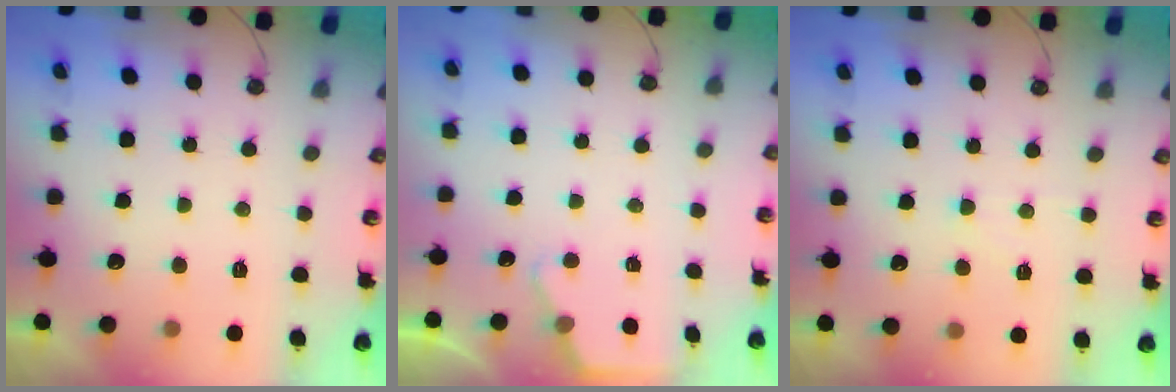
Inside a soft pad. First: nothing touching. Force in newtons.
{"total": 2.2, "press": 2.2, "slide": 0.3}
{"total": 2.8, "press": 2.7, "slide": 0.4}